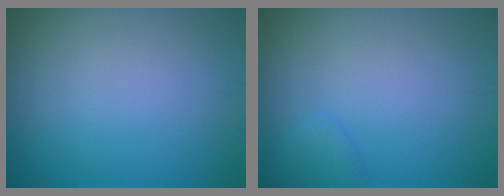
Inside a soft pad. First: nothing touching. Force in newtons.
{"total": 0.9, "press": 0.9, "slide": 0.1}